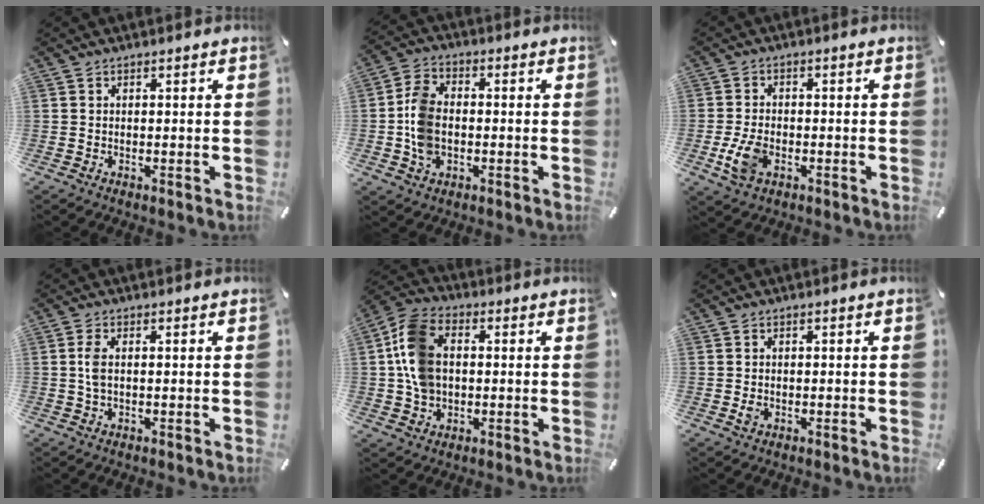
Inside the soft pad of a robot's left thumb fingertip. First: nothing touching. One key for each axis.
{"total": 8.3, "fx": -1.3, "fy": 6.1, "fz": 5.5, "tx": -0.121, "ty": 0.014, "tz": -0.021}
{"total": 7.0, "fx": -2.2, "fy": 4.5, "fz": 4.8, "tx": -0.115, "ty": 0.003, "tz": -0.043}
{"total": 3.2, "fx": 0.3, "fy": 1.5, "fz": 2.8, "tx": -0.065, "ty": 0.003, "tz": 0.000}
{"total": 11.6, "fx": 0.7, "fy": 9.0, "fz": 7.3, "tx": -0.174, "ty": 0.019, "tz": 0.017}
{"total": 1.3, "fx": -0.2, "fy": 1.1, "fz": 0.7, "tx": -0.013, "ty": 0.001, "tz": -0.005}